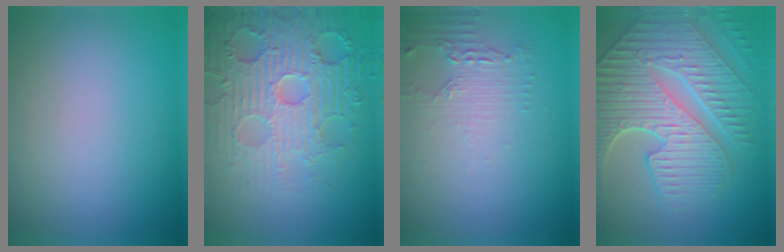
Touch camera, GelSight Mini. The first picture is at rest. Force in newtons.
{"total": 6.2, "press": 5.5, "slide": 2.8}
{"total": 2.2, "press": 1.7, "slide": 1.4}
{"total": 9.9, "press": 6.7, "slide": 7.3}